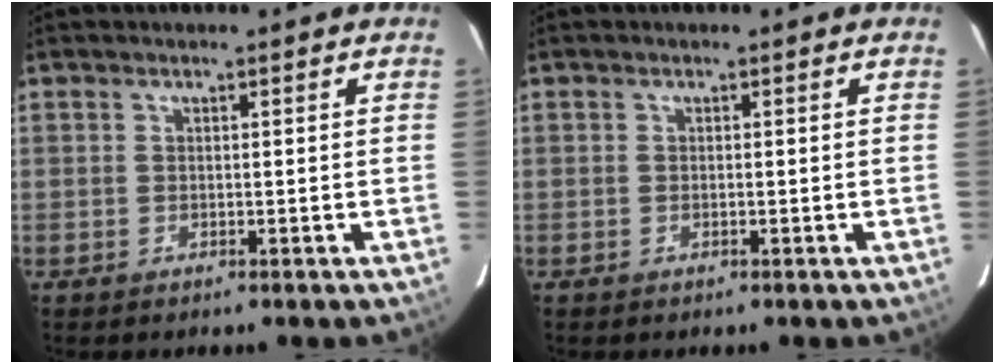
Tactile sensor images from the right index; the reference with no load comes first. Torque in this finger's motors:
{"motor_torque": [0.11, 0.15, -0.03, 0.00]}